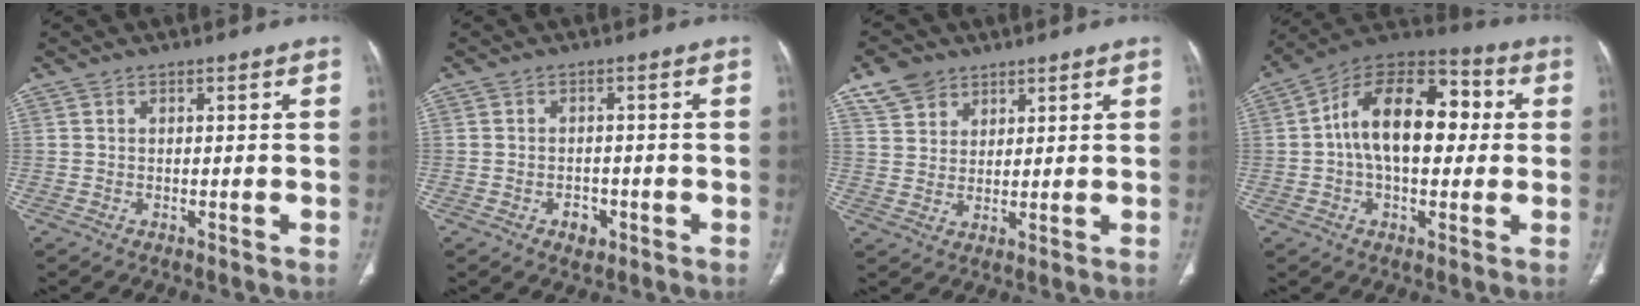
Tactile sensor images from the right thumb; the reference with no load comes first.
{"total": 2.9, "force": [-1.3, 2.1, 1.5], "torque": [-0.010, 0.006, -0.013]}
{"total": 6.3, "force": [4.2, 4.2, 1.8], "torque": [-0.020, -0.015, 0.086]}
{"total": 18.2, "force": [1.6, 10.7, 14.6], "torque": [-0.216, 0.040, 0.018]}